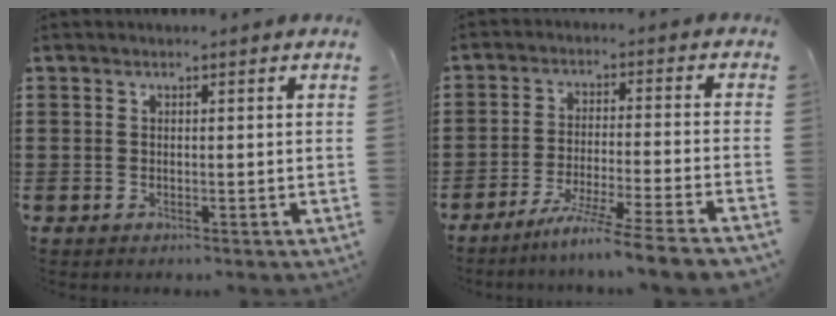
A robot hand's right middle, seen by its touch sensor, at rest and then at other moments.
{"total": 7.0, "force": [-6.0, -1.3, 3.3], "torque": [-0.060, -0.022, -0.119]}